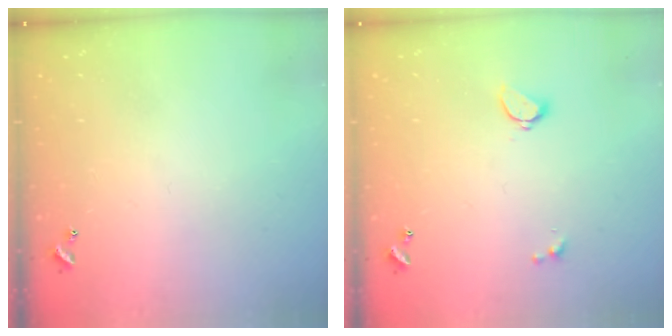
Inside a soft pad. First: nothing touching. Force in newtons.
{"total": 1.7, "press": 1.6, "slide": 0.5}